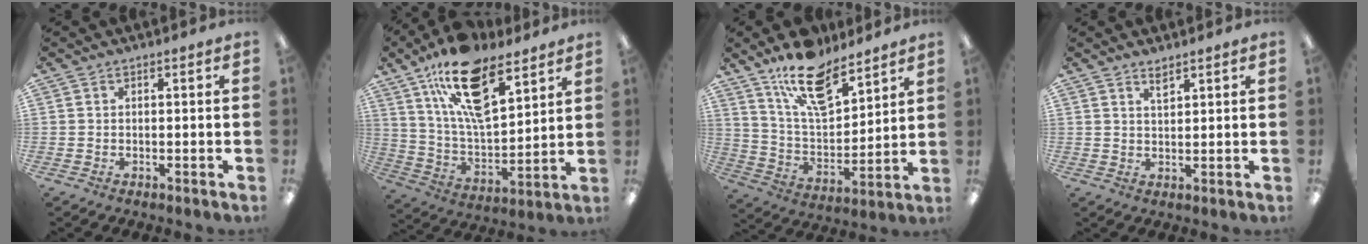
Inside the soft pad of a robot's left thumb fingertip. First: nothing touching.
{"total": 19.6, "force": [12.0, 8.7, 12.8], "torque": [-0.221, -0.053, 0.210]}
{"total": 16.1, "force": [12.1, 6.8, 8.3], "torque": [-0.141, -0.069, 0.213]}
{"total": 2.4, "force": [2.0, 0.6, 1.1], "torque": [-0.018, -0.004, 0.036]}